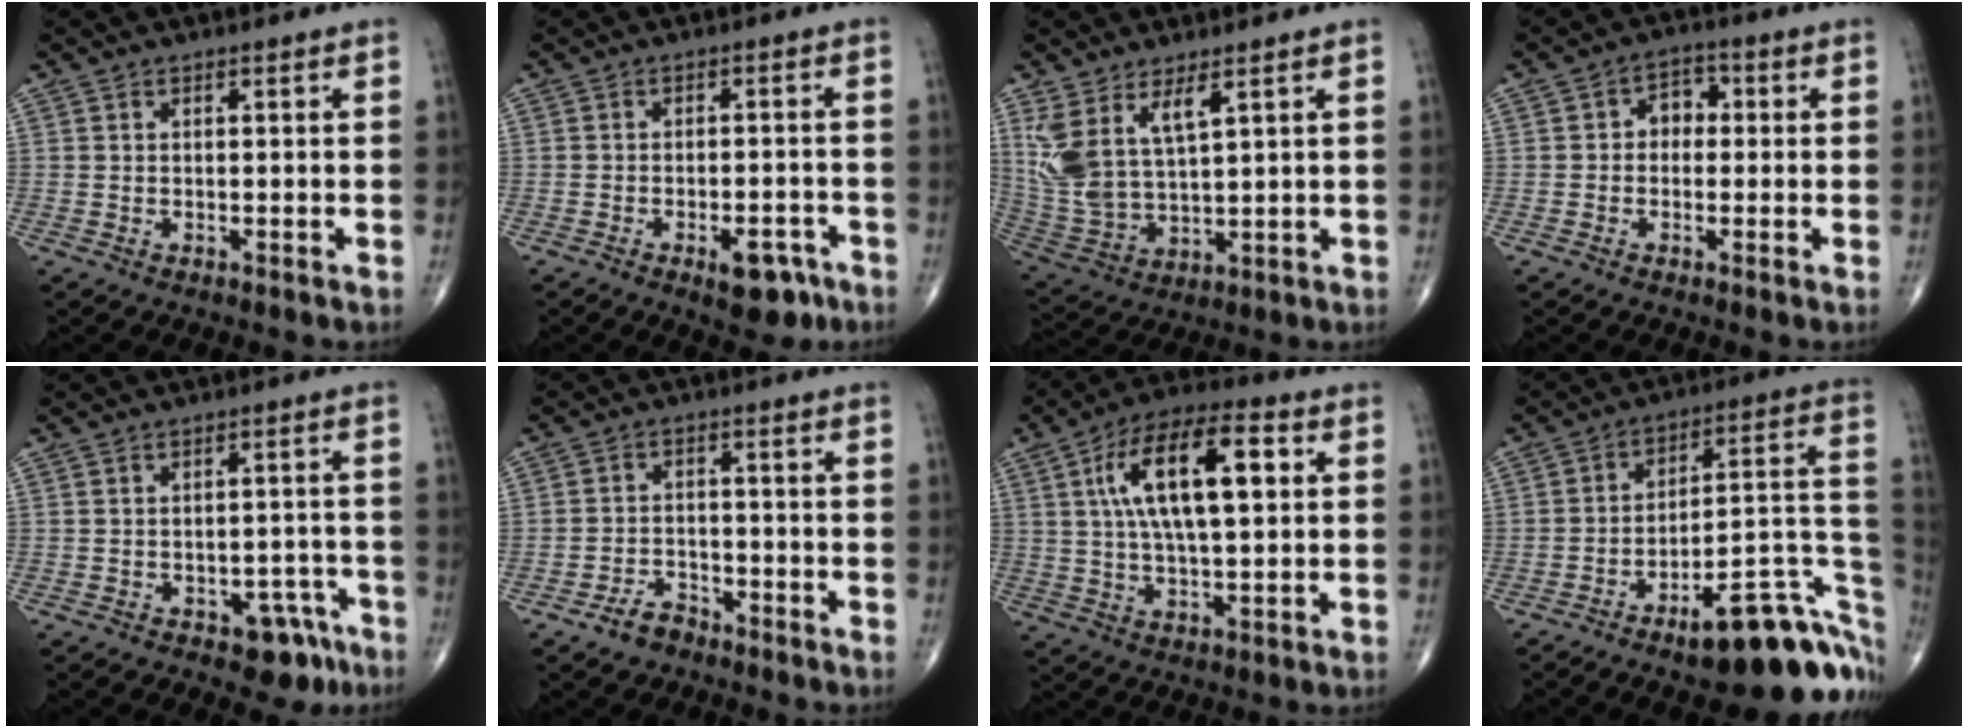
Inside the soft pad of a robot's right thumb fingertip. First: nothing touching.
{"total": 6.3, "force": [-3.5, 2.9, 4.4], "torque": [-0.041, 0.019, -0.042]}
{"total": 10.8, "force": [5.2, 4.5, 8.4], "torque": [-0.174, -0.025, 0.119]}
{"total": 4.6, "force": [0.0, 3.6, 2.8], "torque": [-0.018, 0.019, -0.010]}
{"total": 6.2, "force": [-3.7, 3.6, 3.6], "torque": [-0.013, 0.035, -0.042]}
{"total": 4.0, "force": [-3.0, 2.2, 1.3], "torque": [-0.017, 0.022, -0.052]}
{"total": 16.8, "force": [4.0, 6.6, 15.0], "torque": [-0.254, 0.015, 0.064]}
{"total": 21.4, "force": [-9.9, 7.2, 17.6], "torque": [-0.166, 0.080, -0.132]}